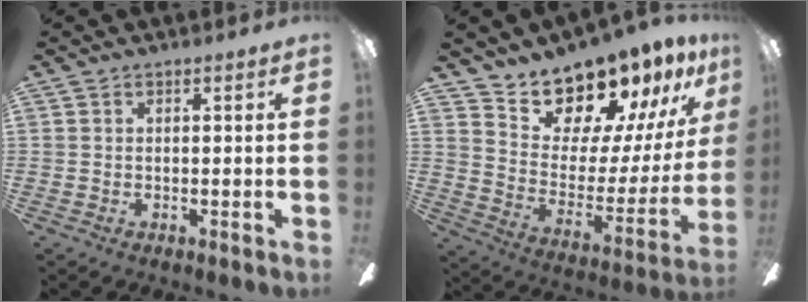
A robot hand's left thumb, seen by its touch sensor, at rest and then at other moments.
{"total": 15.6, "force": [14.2, 5.7, 3.2], "torque": [-0.063, -0.133, 0.253]}